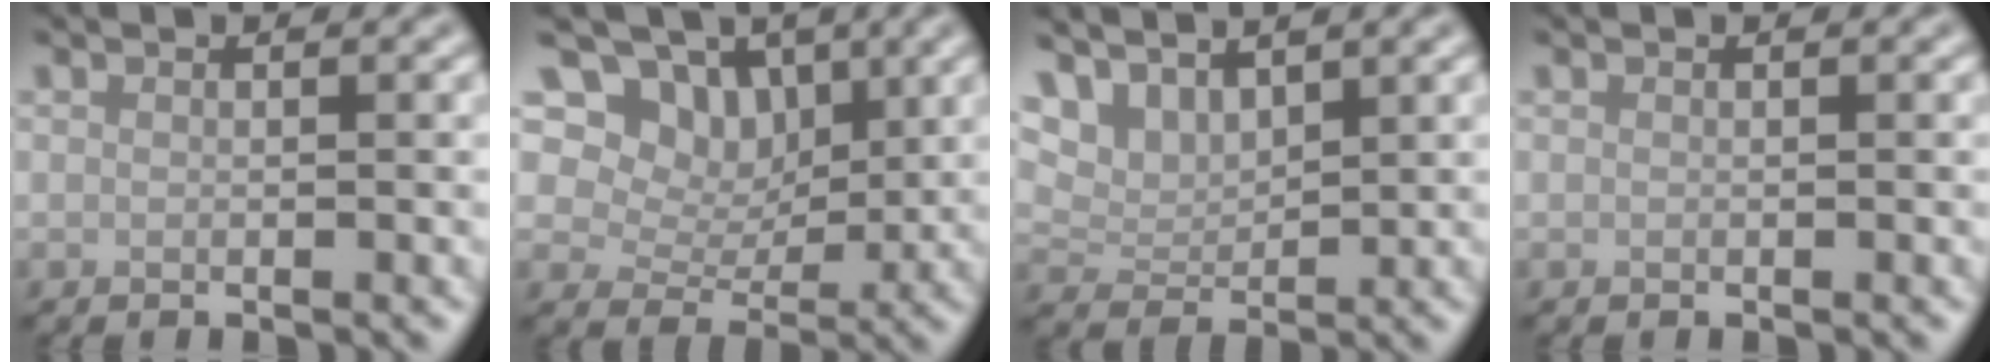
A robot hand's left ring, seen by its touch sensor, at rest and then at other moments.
{"total": 7.6, "force": [4.1, 5.4, 3.6], "torque": [-0.059, -0.007, 0.063]}
{"total": 4.6, "force": [3.6, 2.0, 2.0], "torque": [-0.049, -0.008, 0.071]}
{"total": 0.0}